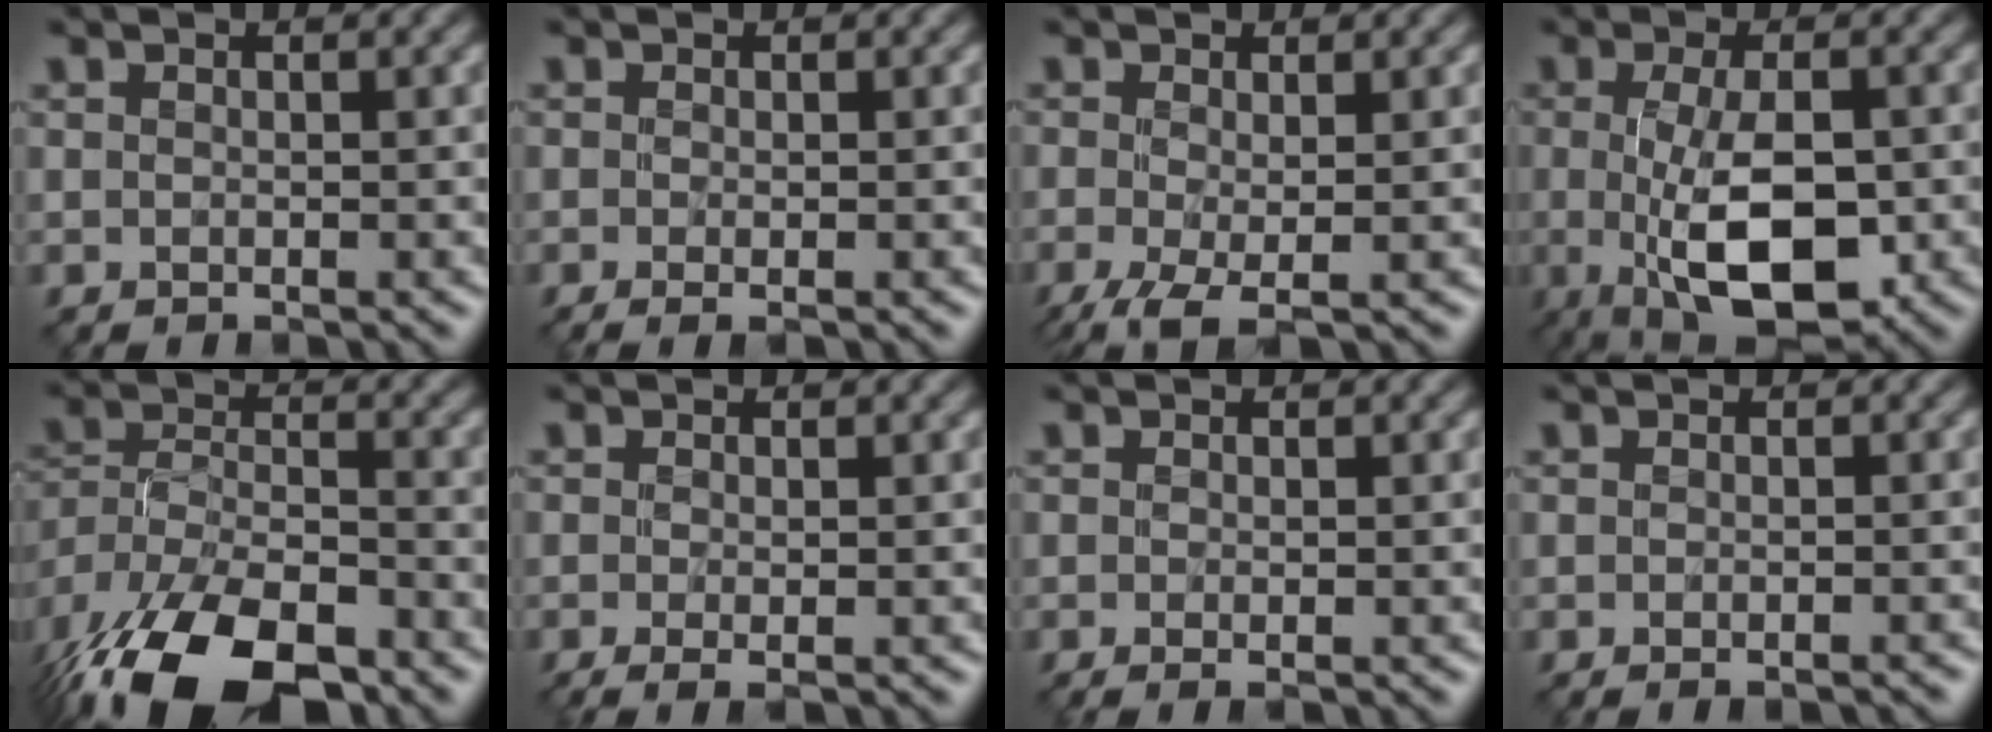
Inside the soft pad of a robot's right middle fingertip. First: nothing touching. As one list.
[{"total": 1.2, "force": [-0.5, 0.3, 1.1], "torque": [-0.027, -0.009, -0.009]}, {"total": 3.7, "force": [-1.6, 1.4, 3.0], "torque": [-0.080, -0.008, -0.032]}, {"total": 7.9, "force": [-1.6, 3.0, 7.2], "torque": [-0.137, -0.015, -0.022]}, {"total": 15.3, "force": [-11.1, 6.7, 8.1], "torque": [-0.156, -0.035, -0.169]}, {"total": 1.7, "force": [-0.7, 0.4, 1.5], "torque": [-0.037, -0.010, -0.014]}, {"total": 0.9, "force": [-0.4, 0.2, 0.8], "torque": [-0.020, -0.007, -0.007]}, {"total": 1.2, "force": [-0.8, 0.1, 0.9], "torque": [-0.012, -0.006, -0.009]}]